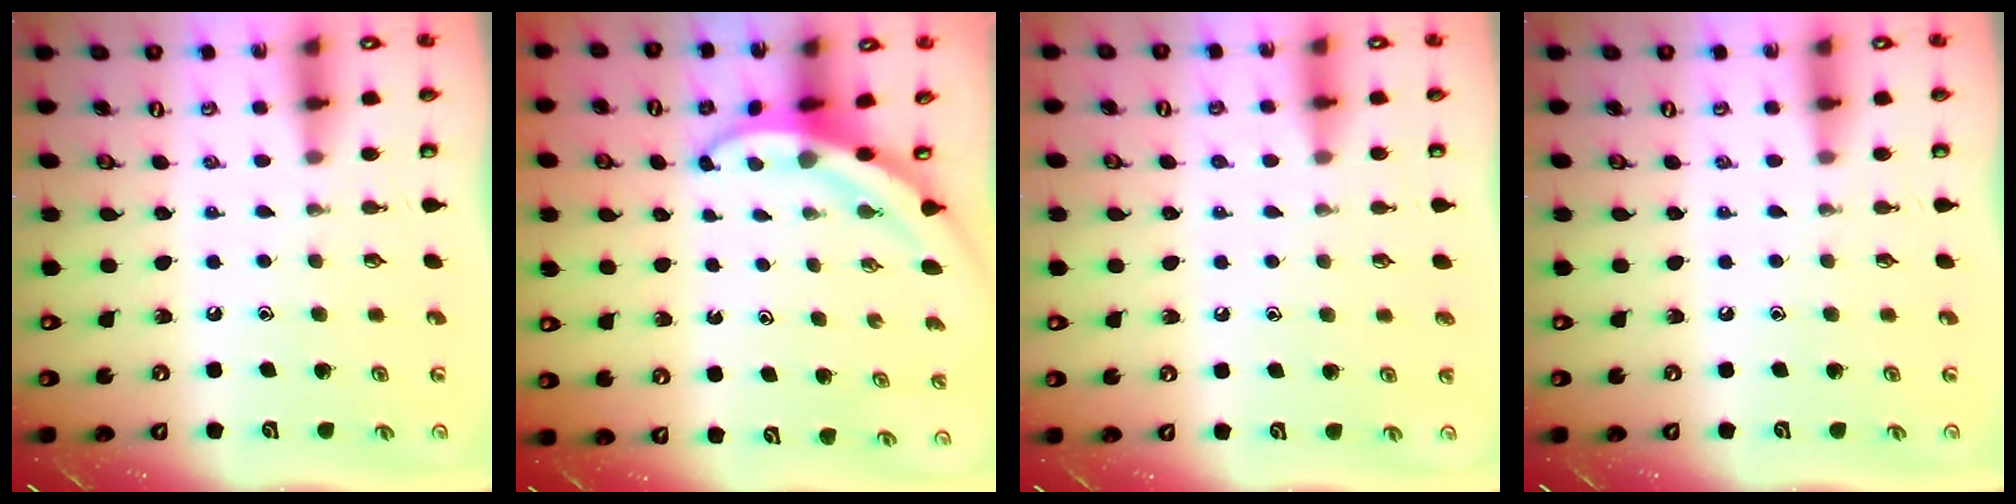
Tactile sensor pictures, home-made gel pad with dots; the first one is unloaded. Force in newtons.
{"total": 3.7, "press": 3.7, "slide": 0.5}
{"total": 2.6, "press": 2.6, "slide": 0.3}
{"total": 0.0}